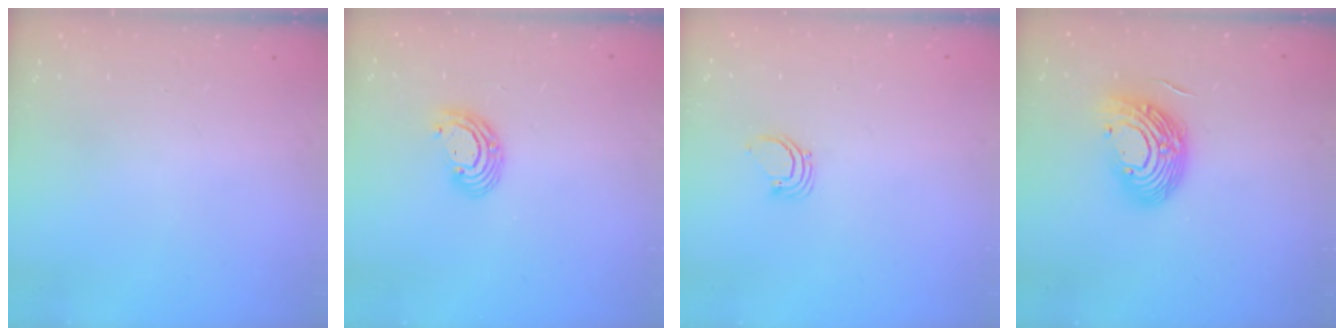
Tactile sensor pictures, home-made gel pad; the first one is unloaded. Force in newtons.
{"total": 7.2, "press": 7.2, "slide": 1.0}
{"total": 2.3, "press": 2.3, "slide": 0.1}
{"total": 13.8, "press": 13.7, "slide": 1.8}